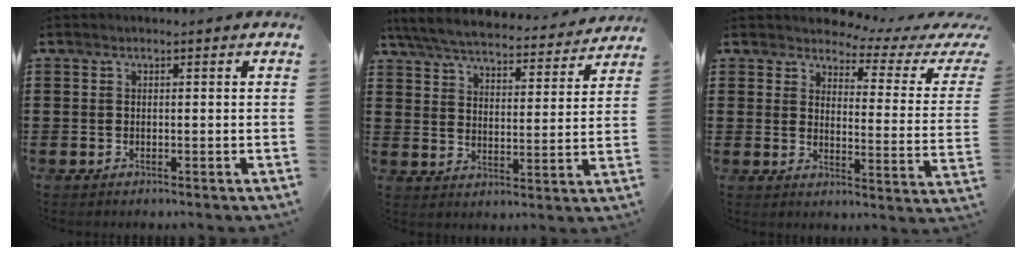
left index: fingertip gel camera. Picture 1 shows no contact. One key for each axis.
{"total": 6.0, "fx": 5.7, "fy": 0.3, "fz": 1.5, "tx": -0.057, "ty": -0.038, "tz": 0.098}
{"total": 3.5, "fx": 3.1, "fy": 0.8, "fz": 1.4, "tx": -0.043, "ty": -0.026, "tz": 0.045}